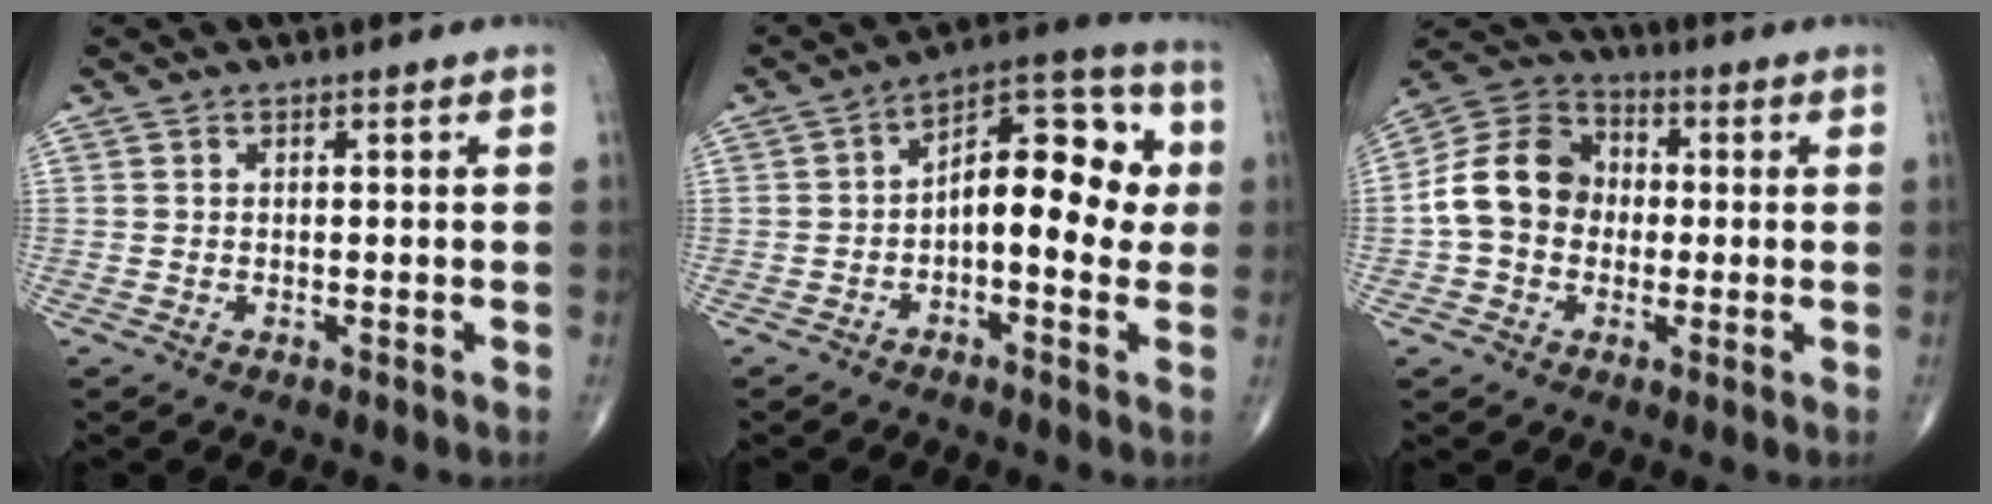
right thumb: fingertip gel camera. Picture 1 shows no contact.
{"total": 14.1, "force": [0.0, 7.2, 12.1], "torque": [-0.138, 0.040, -0.012]}
{"total": 12.3, "force": [-0.5, 10.1, 7.0], "torque": [-0.115, 0.037, -0.021]}